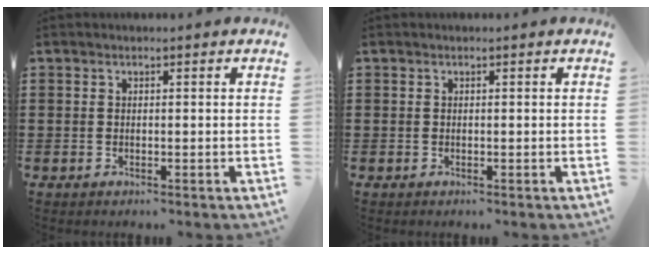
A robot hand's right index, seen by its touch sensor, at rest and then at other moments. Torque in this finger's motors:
{"motor_torque": [-0.05, 0.05, 0.00, 0.00]}